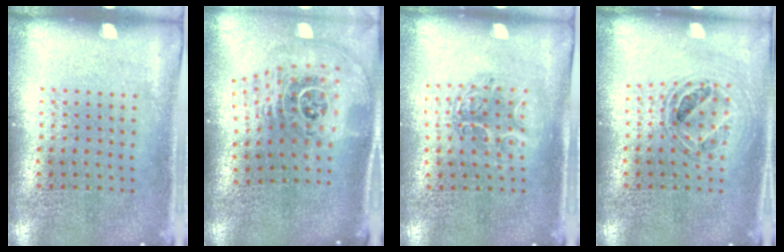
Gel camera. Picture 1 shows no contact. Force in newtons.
{"total": 2.6, "press": 1.8, "slide": 1.9}
{"total": 1.2, "press": 1.2, "slide": 0.4}
{"total": 0.7, "press": 0.7, "slide": 0.2}